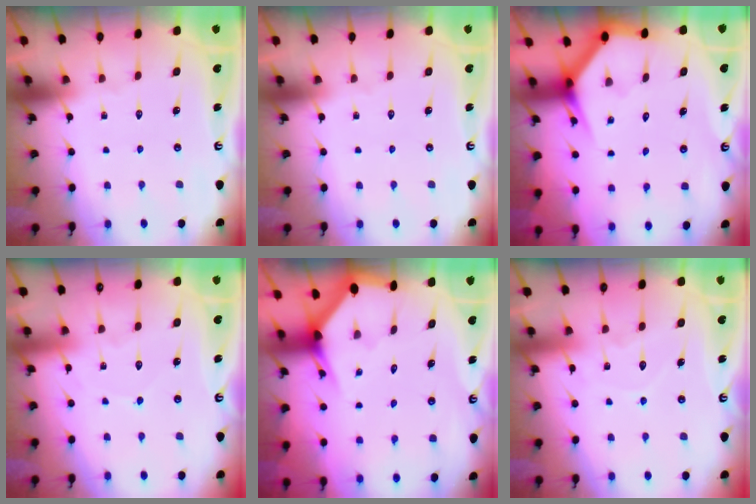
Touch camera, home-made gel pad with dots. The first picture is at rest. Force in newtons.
{"total": 0.0}
{"total": 3.4, "press": 3.4, "slide": 0.3}
{"total": 3.4, "press": 3.4, "slide": 0.4}
{"total": 2.8, "press": 2.8, "slide": 0.2}
{"total": 7.8, "press": 7.7, "slide": 0.7}